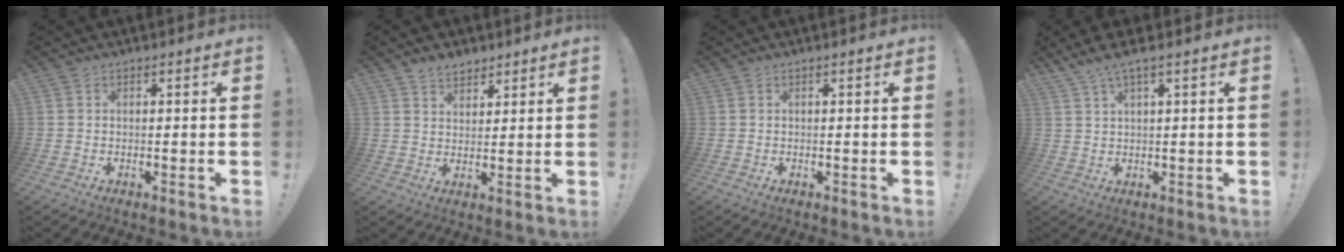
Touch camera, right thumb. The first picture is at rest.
{"total": 5.0, "force": [4.2, 2.6, 1.0], "torque": [-0.017, -0.023, 0.078]}
{"total": 0.0}
{"total": 4.5, "force": [3.0, 0.1, 3.3], "torque": [-0.072, -0.008, 0.054]}